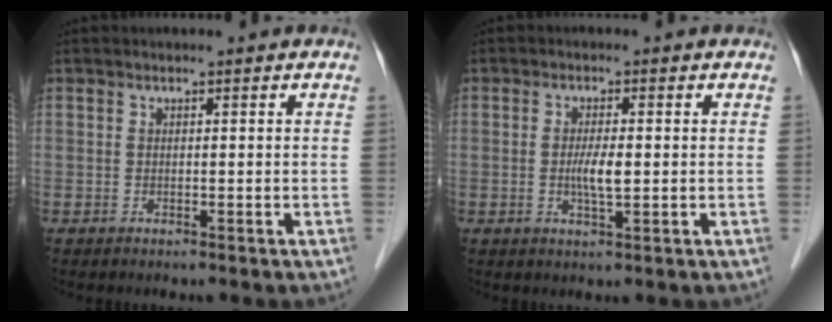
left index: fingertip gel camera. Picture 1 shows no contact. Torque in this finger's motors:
{"motor_torque": [0.32, 0.20, 0.09, 0.03]}